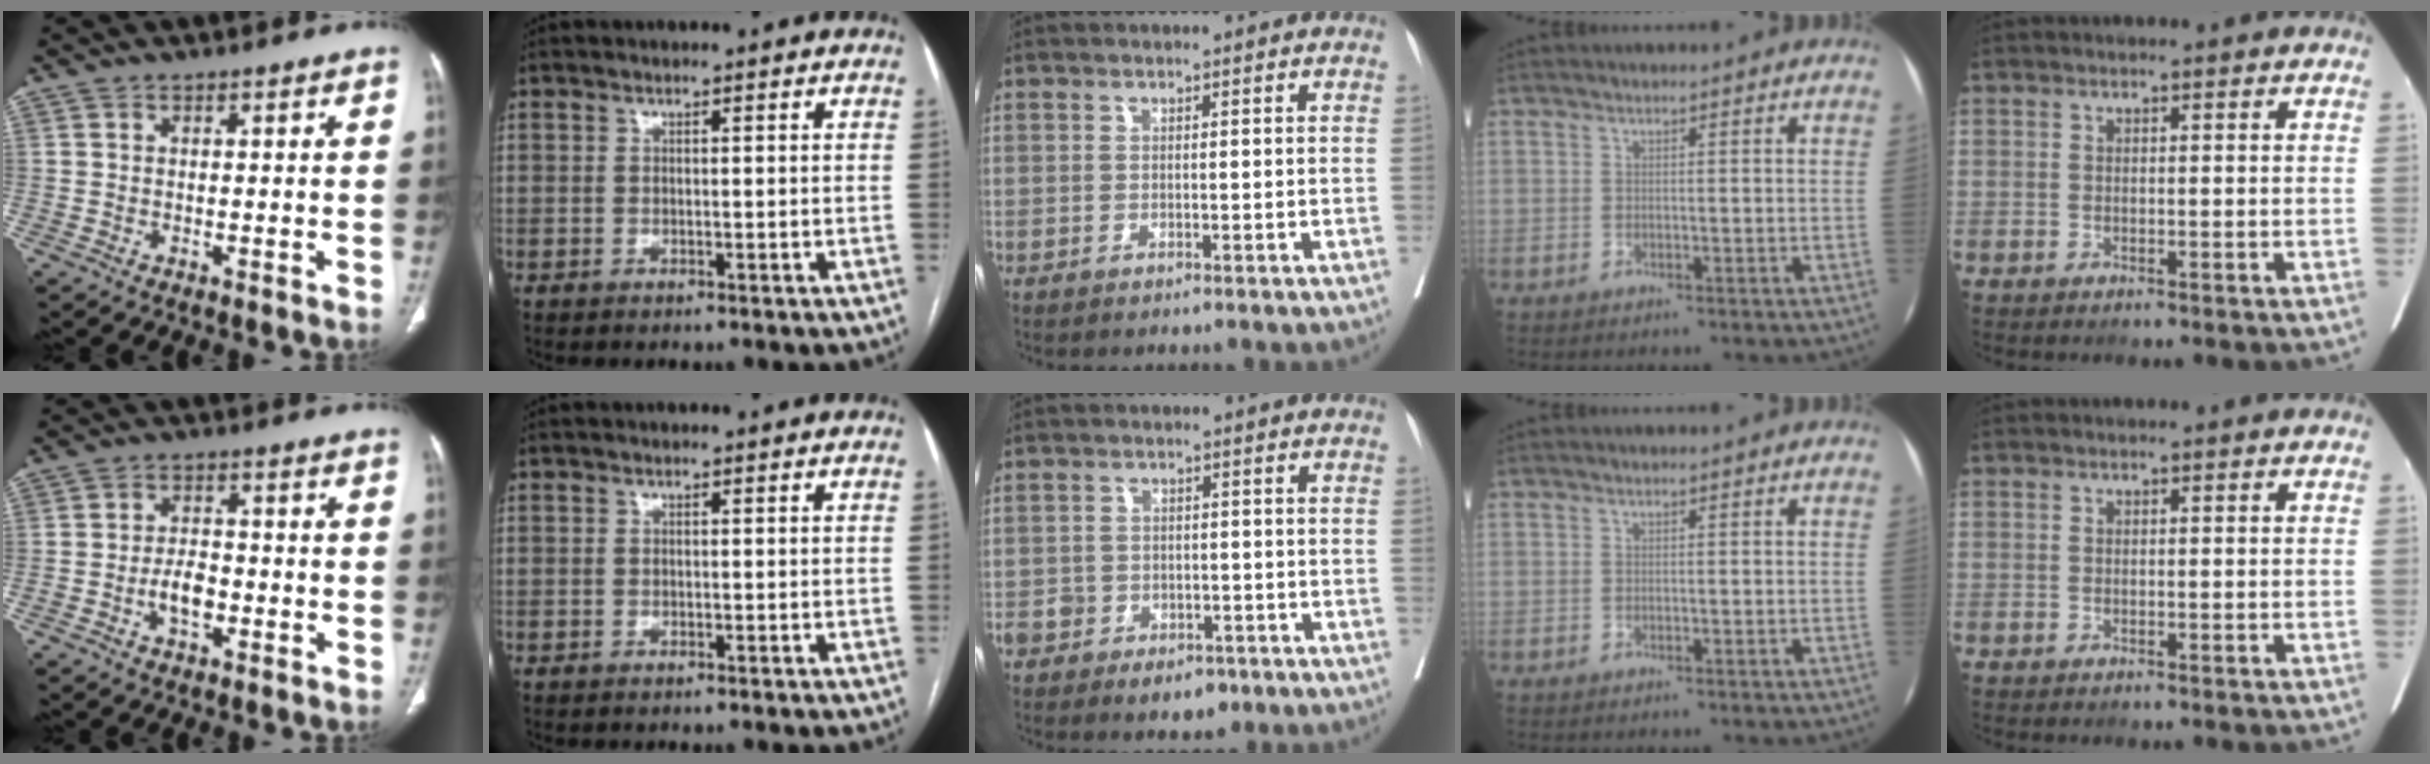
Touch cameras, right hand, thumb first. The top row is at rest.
{"thumb": {"total": 4.9, "force": [-1.8, 2.9, 3.6], "torque": [-0.054, 0.017, -0.032]}, "middle": {"total": 6.3, "force": [-3.7, 4.4, 2.7], "torque": [-0.027, 0.010, -0.048]}}